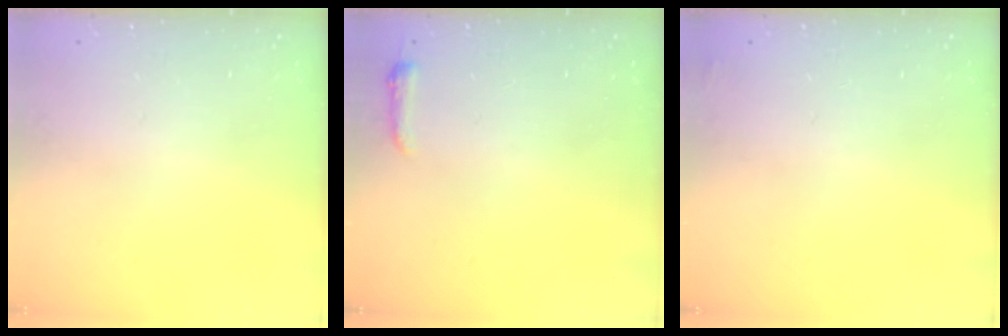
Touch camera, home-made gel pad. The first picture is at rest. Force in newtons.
{"total": 3.6, "press": 3.5, "slide": 0.6}
{"total": 2.3, "press": 2.2, "slide": 0.8}